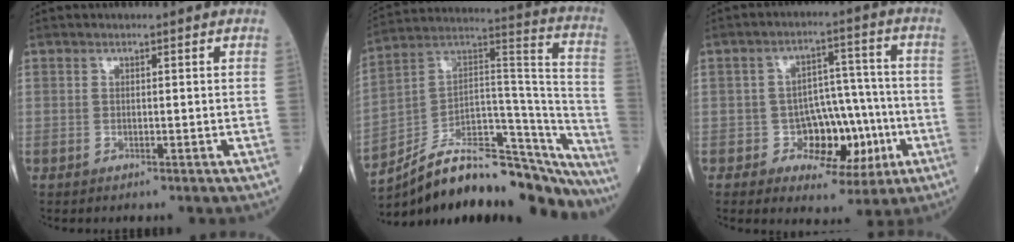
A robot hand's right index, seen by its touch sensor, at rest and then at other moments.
{"total": 29.6, "force": [-24.9, 8.3, 13.7], "torque": [-0.161, 0.034, -0.365]}
{"total": 9.2, "force": [-2.6, 6.0, 6.4], "torque": [-0.074, 0.027, -0.031]}